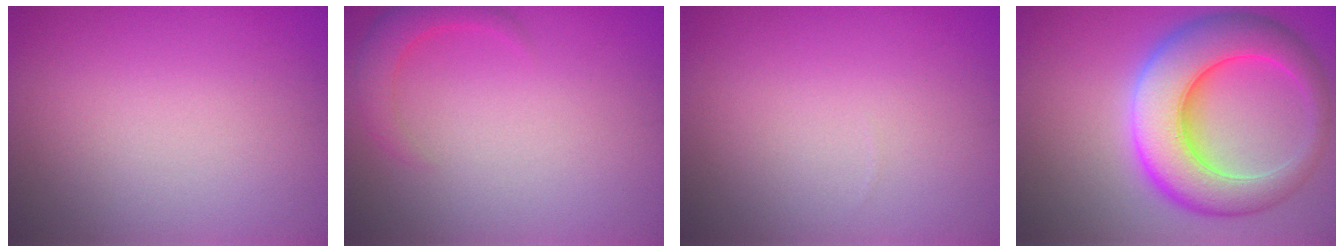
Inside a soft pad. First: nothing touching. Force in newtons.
{"total": 2.4, "press": 2.4, "slide": 0.2}
{"total": 0.0}
{"total": 9.6, "press": 9.6, "slide": 0.2}